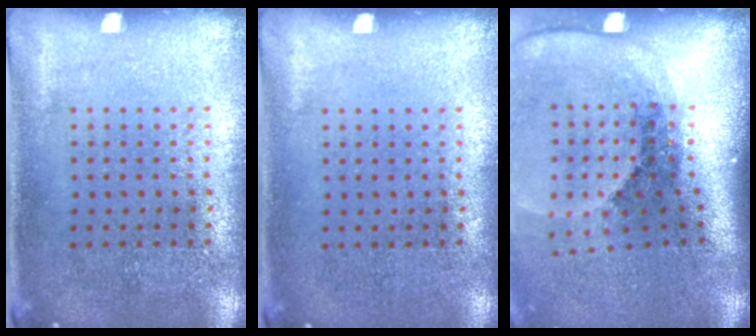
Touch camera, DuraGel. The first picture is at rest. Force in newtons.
{"total": 0.0}
{"total": 2.6, "press": 1.9, "slide": 1.8}